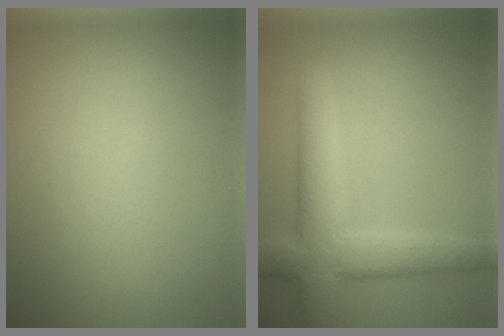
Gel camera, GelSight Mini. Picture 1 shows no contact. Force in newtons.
{"total": 6.0, "press": 6.0, "slide": 0.5}